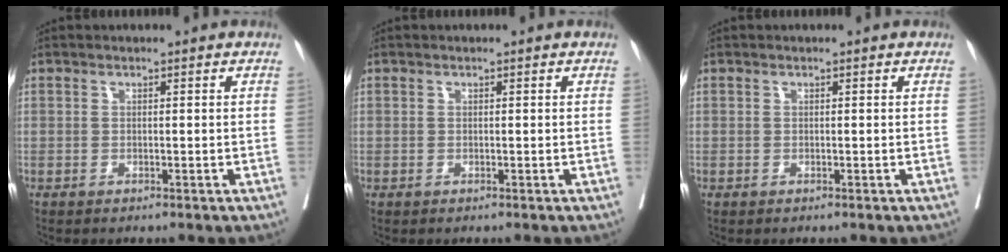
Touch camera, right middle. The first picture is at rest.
{"total": 0.0}
{"total": 0.0}